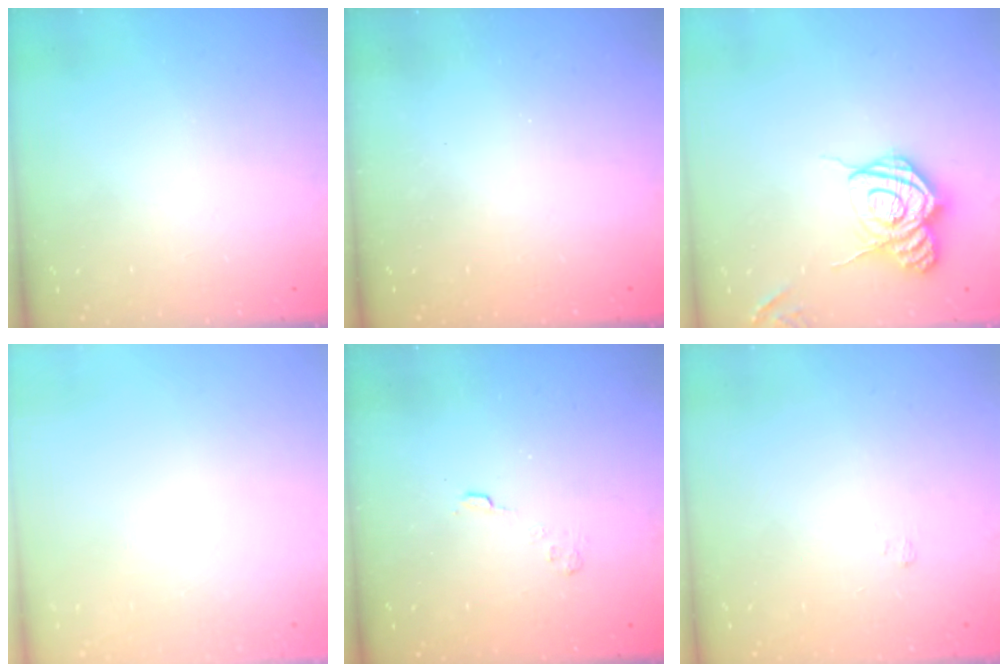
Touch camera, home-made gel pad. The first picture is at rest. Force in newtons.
{"total": 2.4, "press": 2.3, "slide": 0.8}
{"total": 14.1, "press": 14.0, "slide": 1.3}
{"total": 2.7, "press": 2.6, "slide": 0.8}
{"total": 2.7, "press": 2.3, "slide": 1.4}
{"total": 1.7, "press": 1.2, "slide": 1.1}